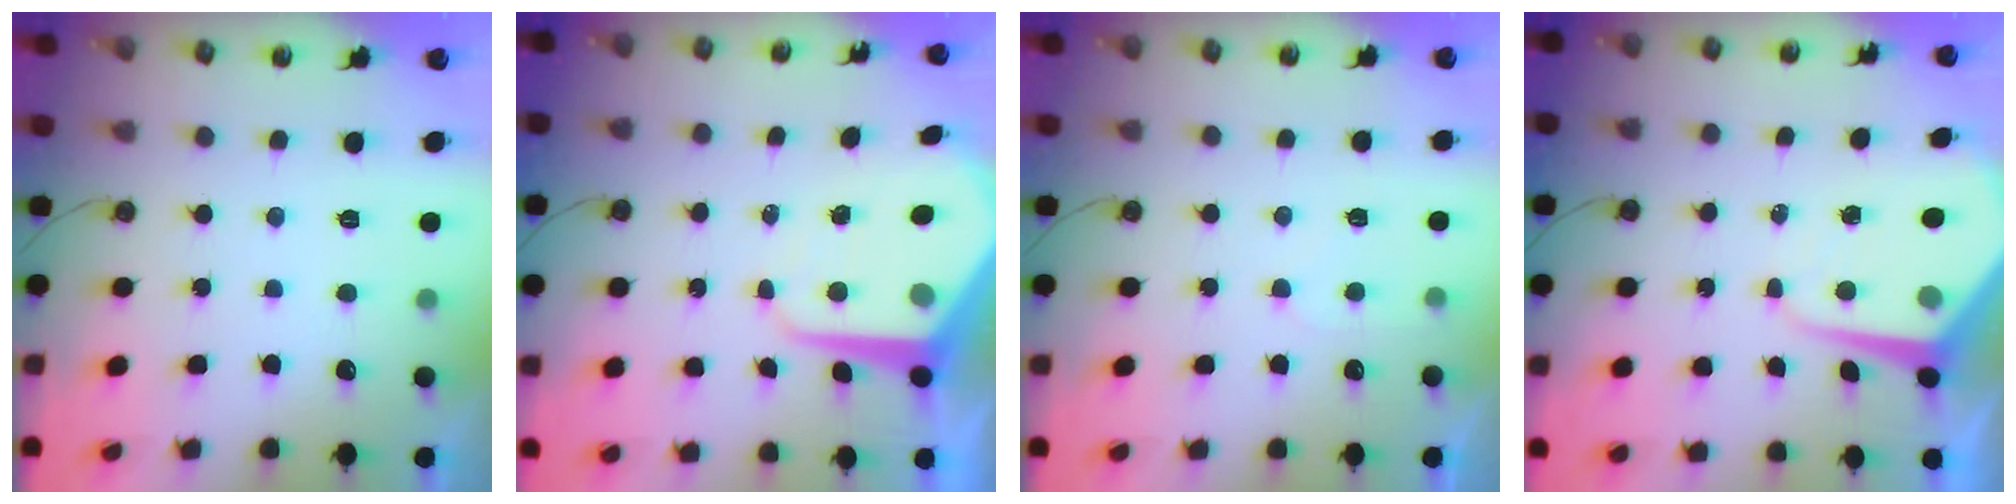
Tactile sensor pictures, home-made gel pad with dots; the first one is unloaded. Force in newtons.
{"total": 10.6, "press": 10.6, "slide": 0.9}
{"total": 3.5, "press": 3.4, "slide": 0.5}
{"total": 7.2, "press": 7.2, "slide": 0.5}